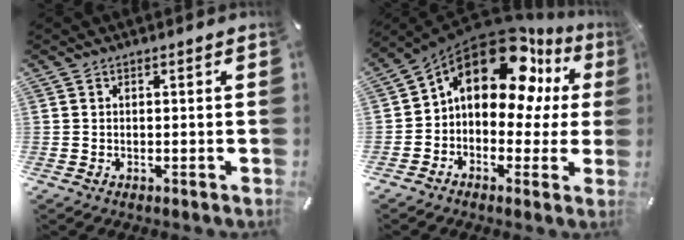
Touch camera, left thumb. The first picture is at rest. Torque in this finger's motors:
{"motor_torque": [2.16, 2.85, 1.71, -1.06, 0.26]}